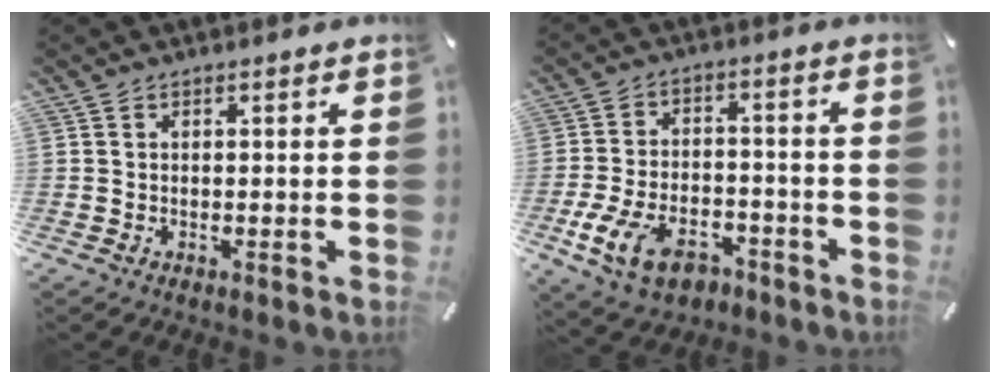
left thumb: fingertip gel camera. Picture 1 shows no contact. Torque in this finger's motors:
{"motor_torque": [0.23, 3.36, 1.41, 1.06, 0.12]}